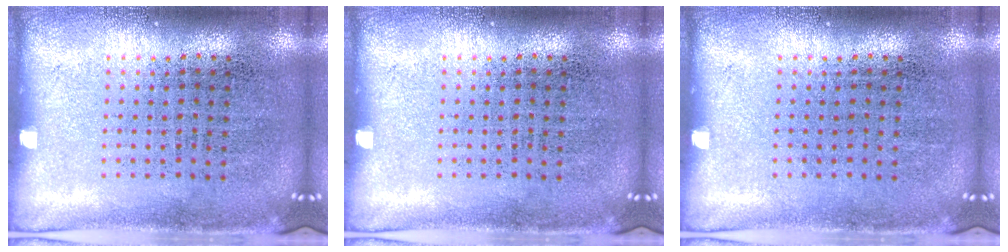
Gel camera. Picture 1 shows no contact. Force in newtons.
{"total": 0.0}
{"total": 0.0}